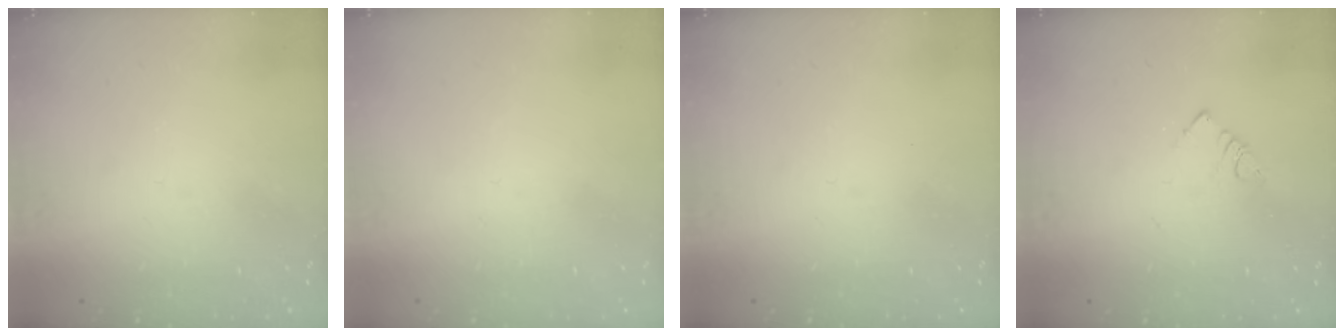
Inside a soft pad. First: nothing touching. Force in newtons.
{"total": 1.9, "press": 1.9, "slide": 0.2}
{"total": 0.0}
{"total": 2.8, "press": 2.8, "slide": 0.3}